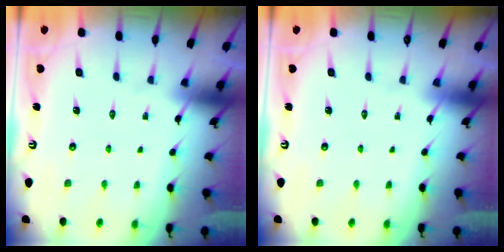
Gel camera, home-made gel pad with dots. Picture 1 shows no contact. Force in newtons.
{"total": 0.0}